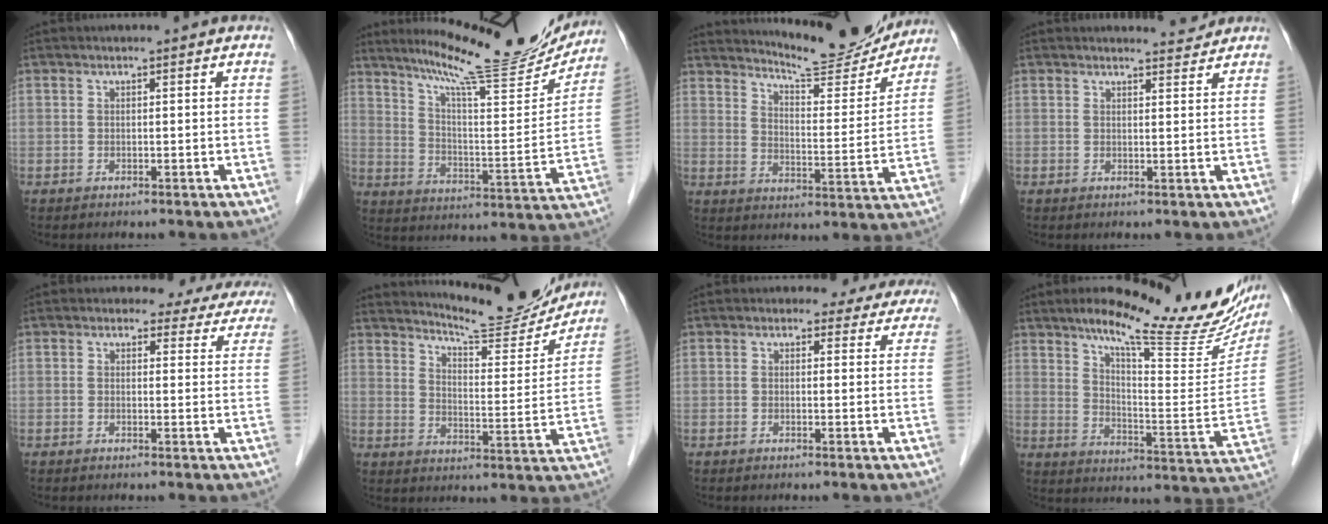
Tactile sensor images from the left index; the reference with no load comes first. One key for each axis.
{"total": 19.8, "fx": 17.8, "fy": 1.4, "fz": 8.5, "tx": -0.136, "ty": -0.040, "tz": 0.257}
{"total": 14.7, "fx": 14.2, "fy": 1.3, "fz": 3.9, "tx": -0.061, "ty": -0.035, "tz": 0.191}
{"total": 2.3, "fx": 2.2, "fy": -0.1, "fz": -0.3, "tx": -0.005, "ty": -0.011, "tz": 0.029}
{"total": 8.9, "fx": 8.0, "fy": 3.9, "fz": 0.6, "tx": 0.031, "ty": -0.004, "tz": 0.059}
{"total": 14.9, "fx": 14.4, "fy": 1.1, "fz": 3.6, "tx": -0.058, "ty": -0.042, "tz": 0.192}
{"total": 6.0, "fx": 5.1, "fy": 3.1, "fz": 0.2, "tx": 0.023, "ty": 0.002, "tz": 0.035}
{"total": 23.1, "fx": 17.1, "fy": 4.3, "fz": 14.9, "tx": -0.209, "ty": -0.013, "tz": 0.226}